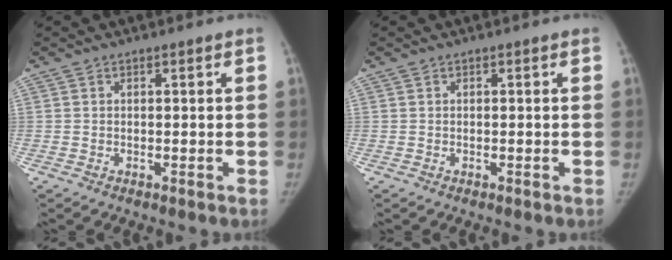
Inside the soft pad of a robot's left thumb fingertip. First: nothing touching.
{"total": 0.0}